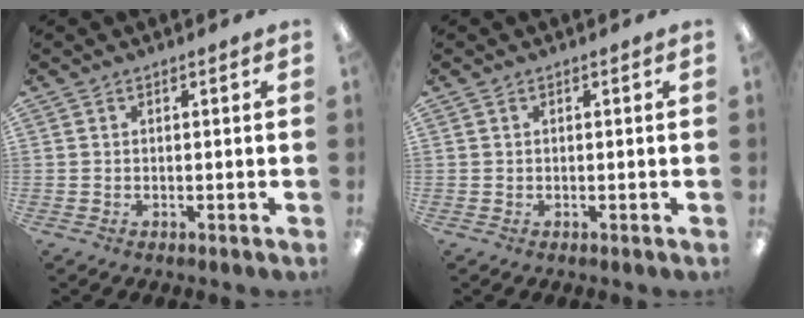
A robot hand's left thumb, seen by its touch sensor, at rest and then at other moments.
{"total": 0.0}